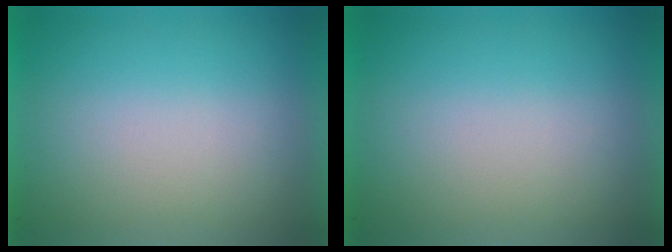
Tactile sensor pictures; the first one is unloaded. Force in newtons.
{"total": 0.0}